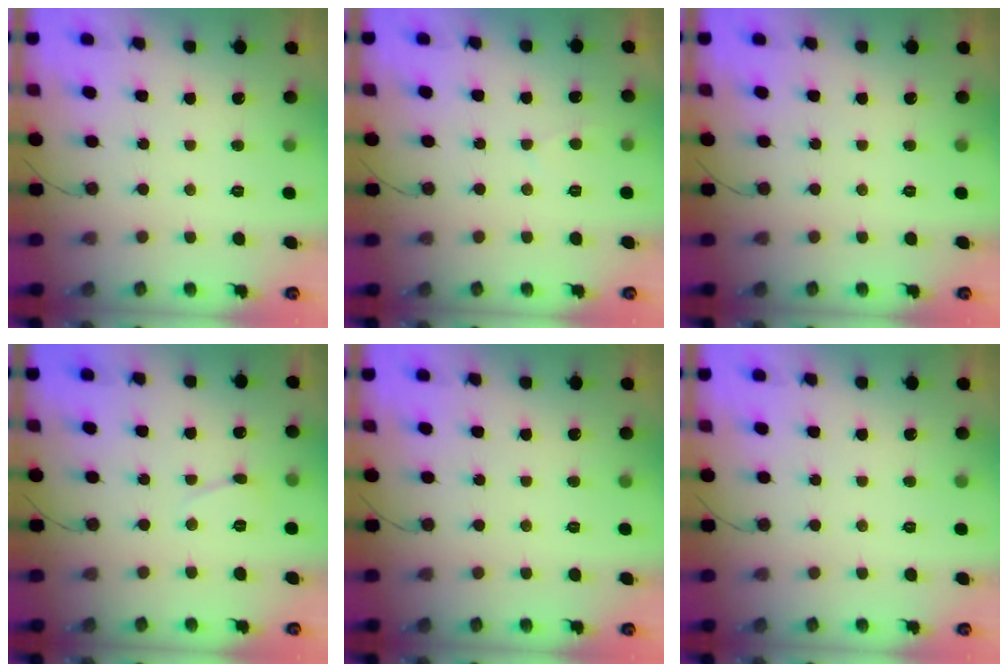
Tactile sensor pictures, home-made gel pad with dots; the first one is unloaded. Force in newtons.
{"total": 2.7, "press": 2.6, "slide": 0.5}
{"total": 0.0}
{"total": 4.4, "press": 4.4, "slide": 0.6}
{"total": 0.0}
{"total": 0.0}